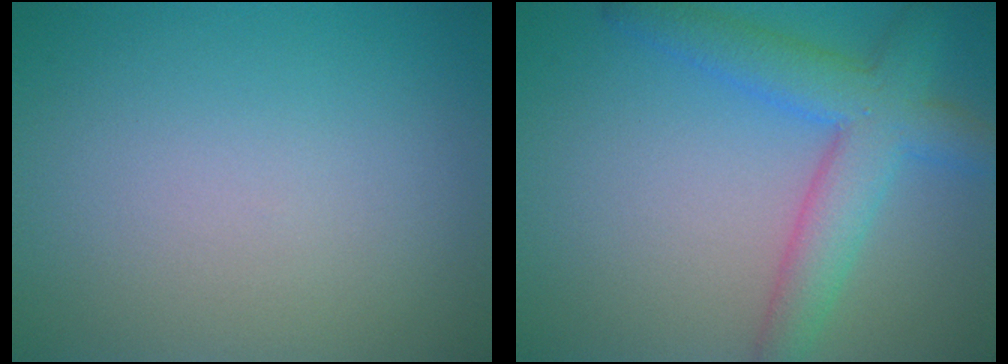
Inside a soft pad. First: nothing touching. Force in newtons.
{"total": 5.7, "press": 5.7, "slide": 0.2}